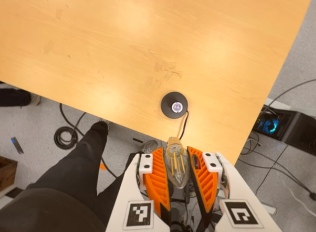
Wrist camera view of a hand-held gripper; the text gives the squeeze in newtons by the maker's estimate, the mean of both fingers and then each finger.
{"total": 8.4, "left": 7.7, "right": 9.2}